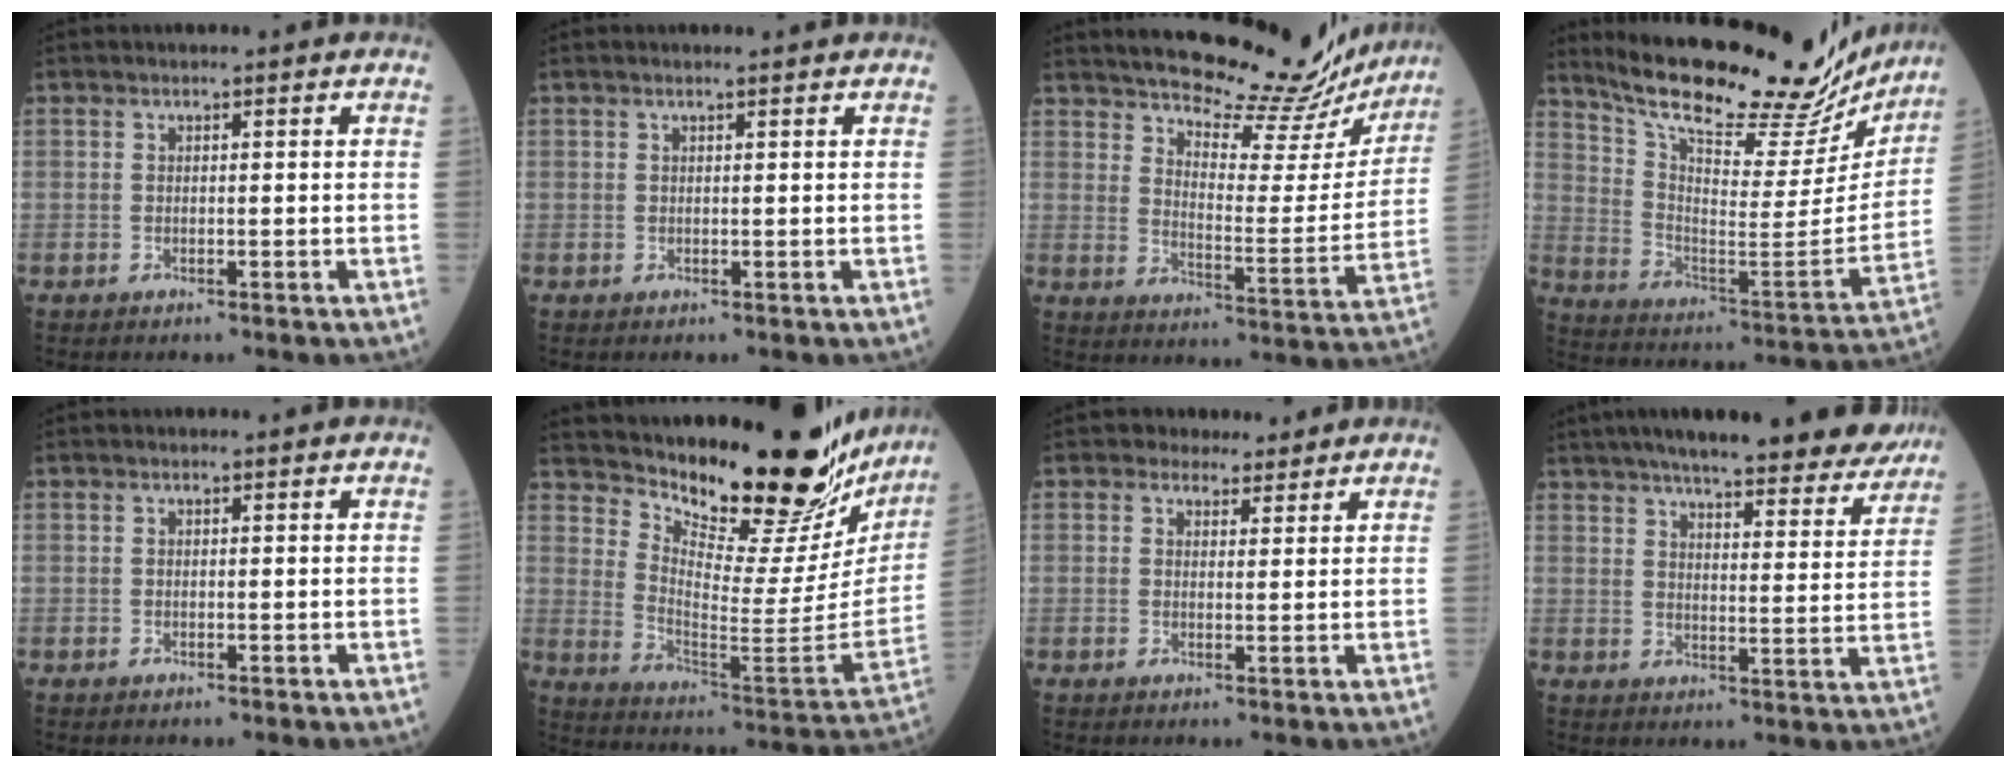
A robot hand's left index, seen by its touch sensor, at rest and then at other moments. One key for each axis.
{"total": 1.1, "fx": 1.0, "fy": -0.1, "fz": 0.5, "tx": -0.010, "ty": 0.010, "tz": 0.018}
{"total": 20.3, "fx": 18.6, "fy": 4.7, "fz": 6.7, "tx": -0.090, "ty": -0.035, "tz": 0.235}
{"total": 26.0, "fx": 22.5, "fy": 6.3, "fz": 11.4, "tx": -0.183, "ty": -0.029, "tz": 0.321}
{"total": 0.0}
{"total": 25.0, "fx": 22.4, "fy": 4.8, "fz": 10.1, "tx": -0.159, "ty": -0.097, "tz": 0.303}
{"total": 3.0, "fx": 2.5, "fy": 1.6, "fz": 0.2, "tx": 0.002, "ty": 0.006, "tz": 0.035}
{"total": 24.4, "fx": 21.2, "fy": 4.3, "fz": 11.4, "tx": -0.169, "ty": -0.009, "tz": 0.267}